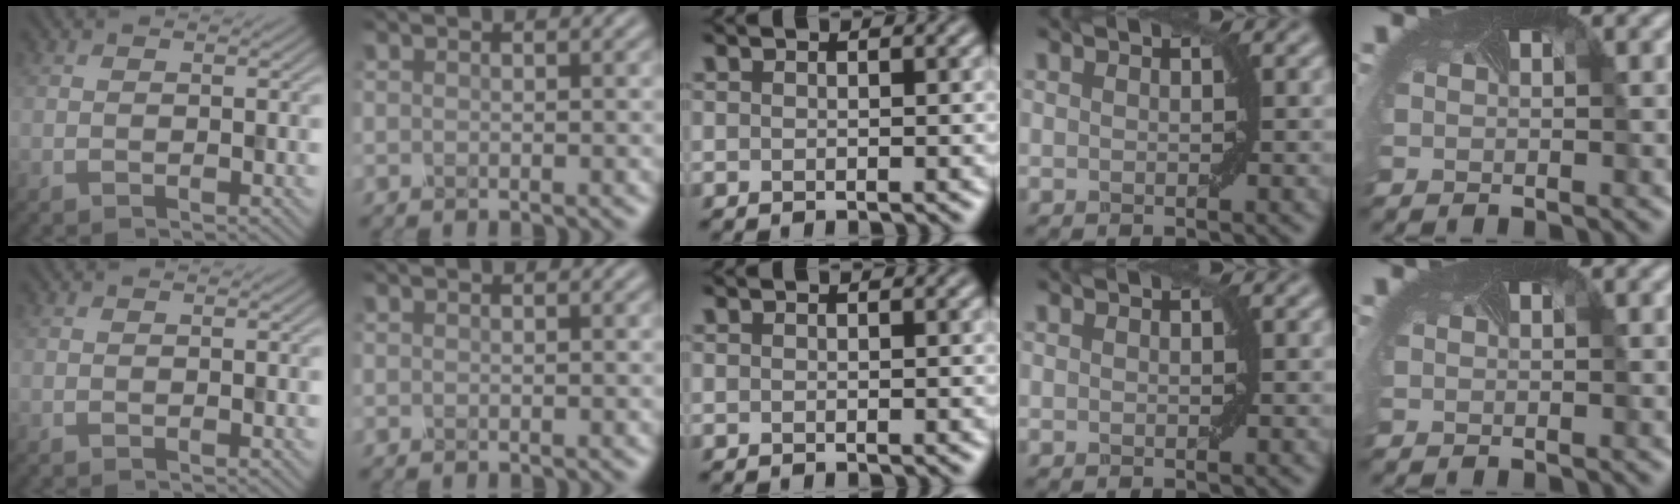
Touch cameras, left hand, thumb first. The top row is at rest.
{}